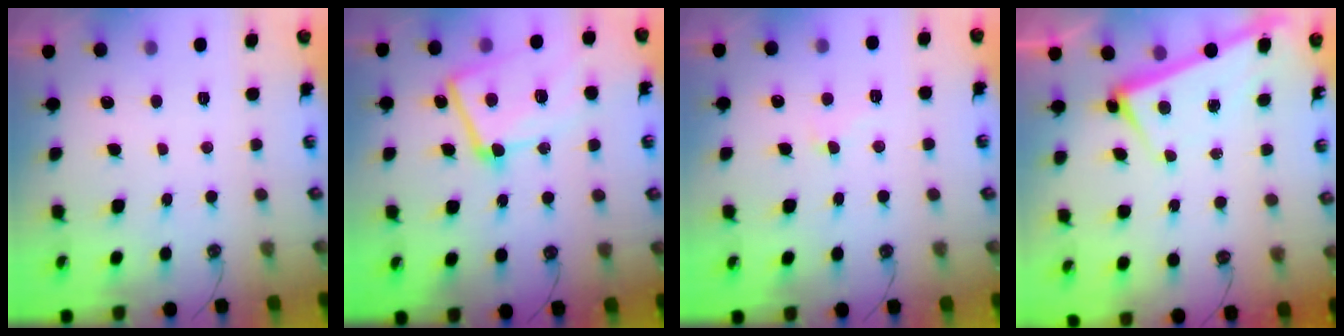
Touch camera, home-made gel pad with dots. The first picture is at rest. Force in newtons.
{"total": 14.1, "press": 13.9, "slide": 2.5}
{"total": 2.7, "press": 2.6, "slide": 0.9}
{"total": 2.5, "press": 2.4, "slide": 0.8}